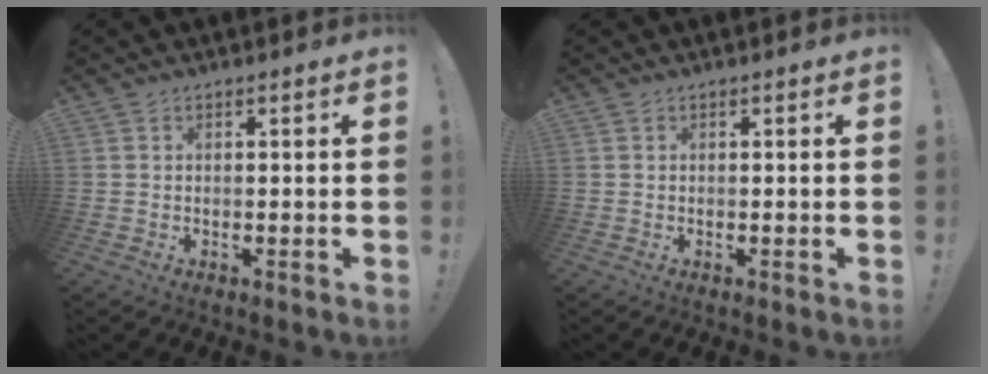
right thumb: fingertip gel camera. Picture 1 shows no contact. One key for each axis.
{"total": 0.0}